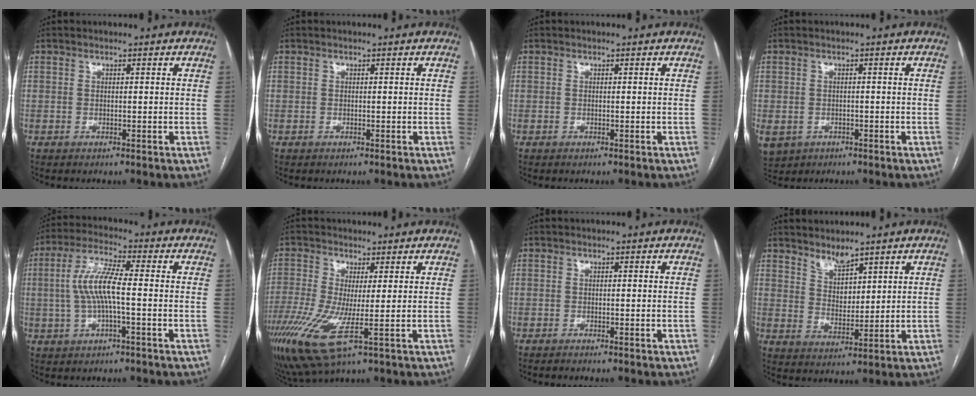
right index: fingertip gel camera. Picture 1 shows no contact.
{"total": 0.0}
{"total": 0.0}
{"total": 7.8, "force": [-3.3, 6.5, 2.8], "torque": [-0.084, -0.005, -0.042]}
{"total": 7.8, "force": [-0.3, 1.1, 7.7], "torque": [-0.168, 0.012, -0.009]}
{"total": 12.1, "force": [-3.6, 2.2, 11.3], "torque": [-0.257, -0.024, -0.059]}
{"total": 1.1, "force": [-1.0, -0.3, 0.4], "torque": [-0.008, -0.002, -0.013]}
{"total": 4.3, "force": [3.6, 1.6, 1.7], "torque": [-0.034, -0.009, 0.073]}